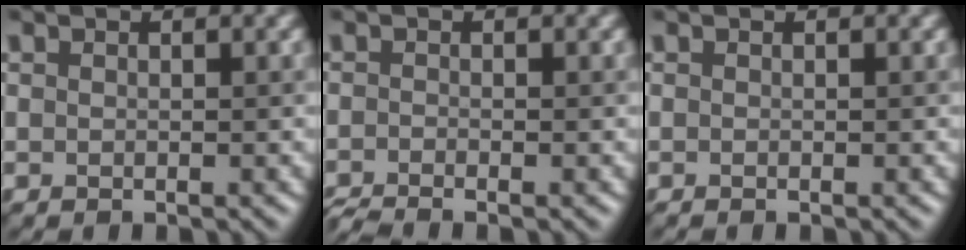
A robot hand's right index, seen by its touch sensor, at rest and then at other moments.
{"total": 2.2, "force": [-1.9, 0.3, 1.0], "torque": [-0.013, -0.006, -0.036]}
{"total": 0.0}